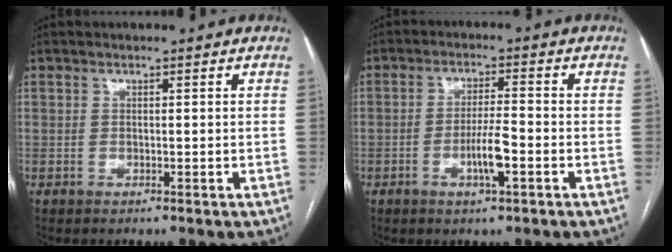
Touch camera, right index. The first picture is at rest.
{"total": 5.2, "force": [-1.9, 0.5, 4.8], "torque": [-0.091, -0.004, -0.035]}